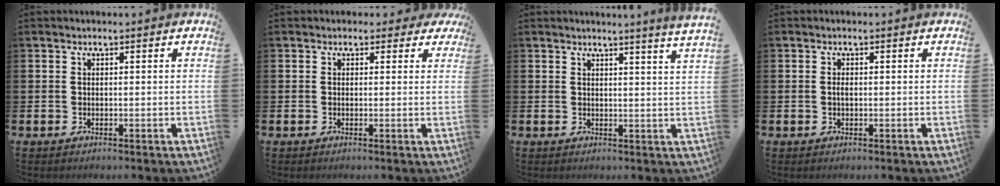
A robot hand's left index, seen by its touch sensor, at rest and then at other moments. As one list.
[{"total": 1.2, "force": [0.3, 1.1, 0.2], "torque": [0.007, 0.007, 0.000]}, {"total": 2.7, "force": [2.5, -1.0, 0.4], "torque": [-0.002, -0.022, 0.043]}, {"total": 0.8, "force": [0.0, 0.3, 0.7], "torque": [-0.018, 0.004, 0.000]}]